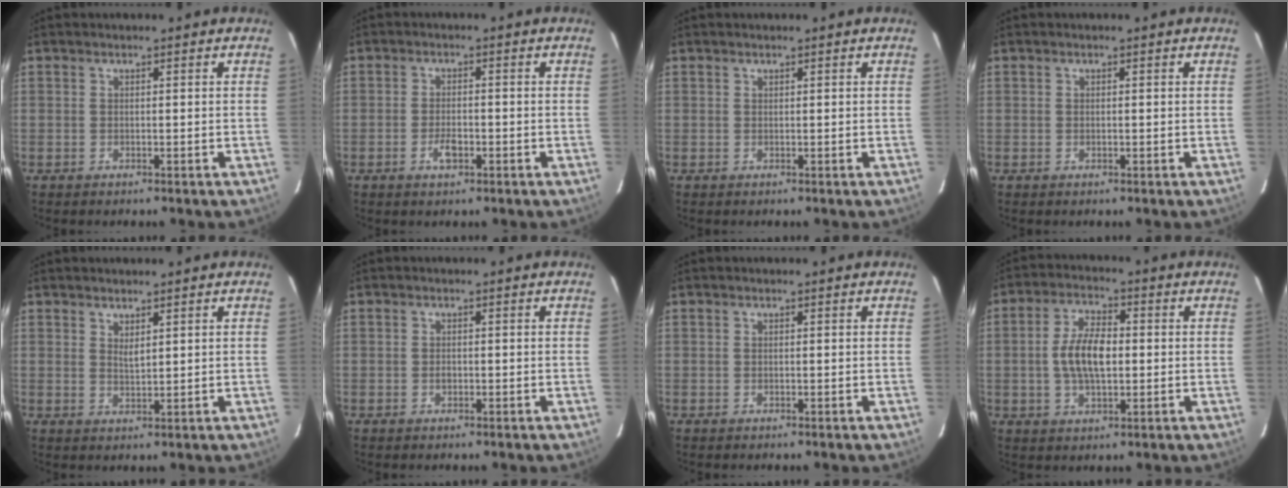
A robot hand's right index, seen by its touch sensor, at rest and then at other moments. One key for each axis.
{"total": 3.4, "fx": -1.5, "fy": 1.7, "fz": 2.6, "tx": -0.054, "ty": -0.001, "tz": -0.024}
{"total": 0.0}
{"total": 0.5, "fx": 0.1, "fy": 0.3, "fz": 0.5, "tx": -0.010, "ty": 0.001, "tz": 0.002}
{"total": 2.0, "fx": 1.4, "fy": 0.6, "fz": 1.3, "tx": -0.024, "ty": -0.004, "tz": 0.024}
{"total": 1.2, "fx": -0.3, "fy": 0.9, "fz": 0.7, "tx": -0.013, "ty": 0.002, "tz": -0.004}
{"total": 0.0}
{"total": 8.8, "fx": -0.1, "fy": 4.2, "fz": 7.7, "tx": -0.150, "ty": 0.010, "tz": -0.002}